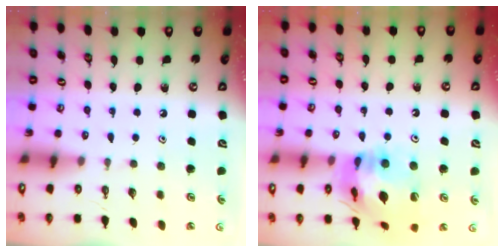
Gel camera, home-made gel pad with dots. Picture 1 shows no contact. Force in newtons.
{"total": 17.6, "press": 17.4, "slide": 2.5}